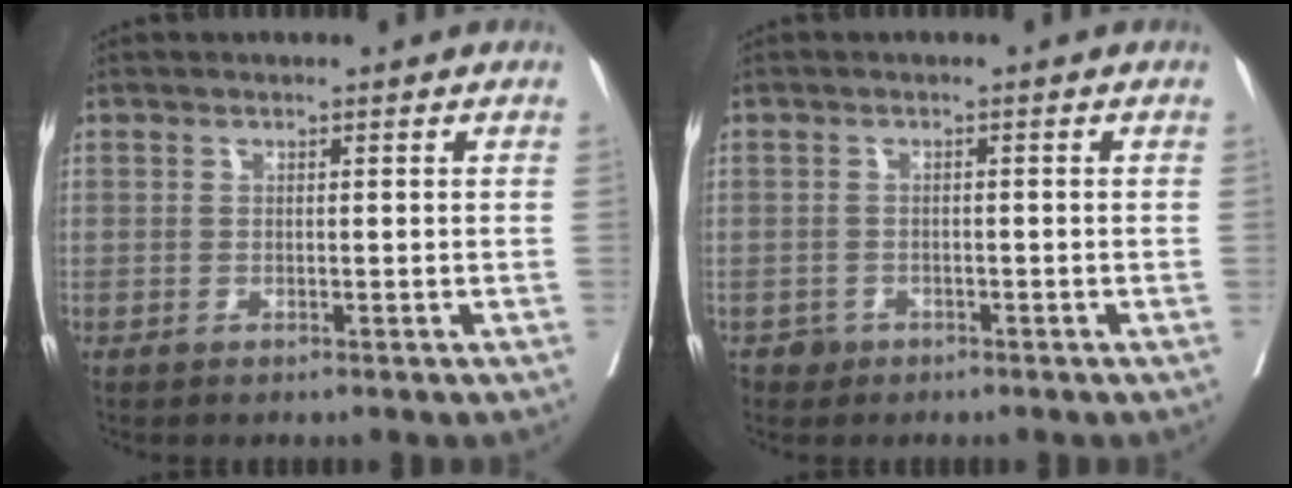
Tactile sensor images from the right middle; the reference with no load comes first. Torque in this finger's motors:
{"motor_torque": [-0.17, -0.06, -0.07, -0.02]}